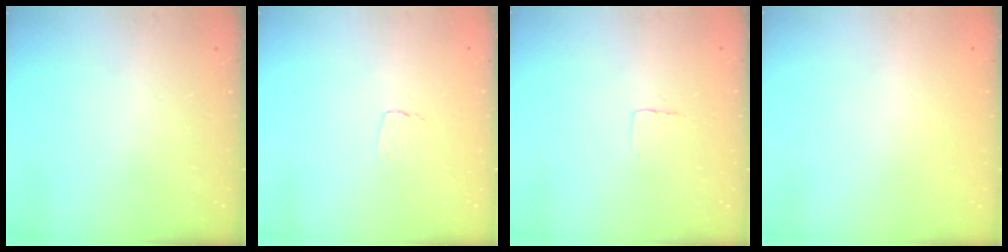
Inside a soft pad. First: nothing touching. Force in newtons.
{"total": 3.4, "press": 3.4, "slide": 0.3}
{"total": 2.3, "press": 2.3, "slide": 0.1}
{"total": 0.0}